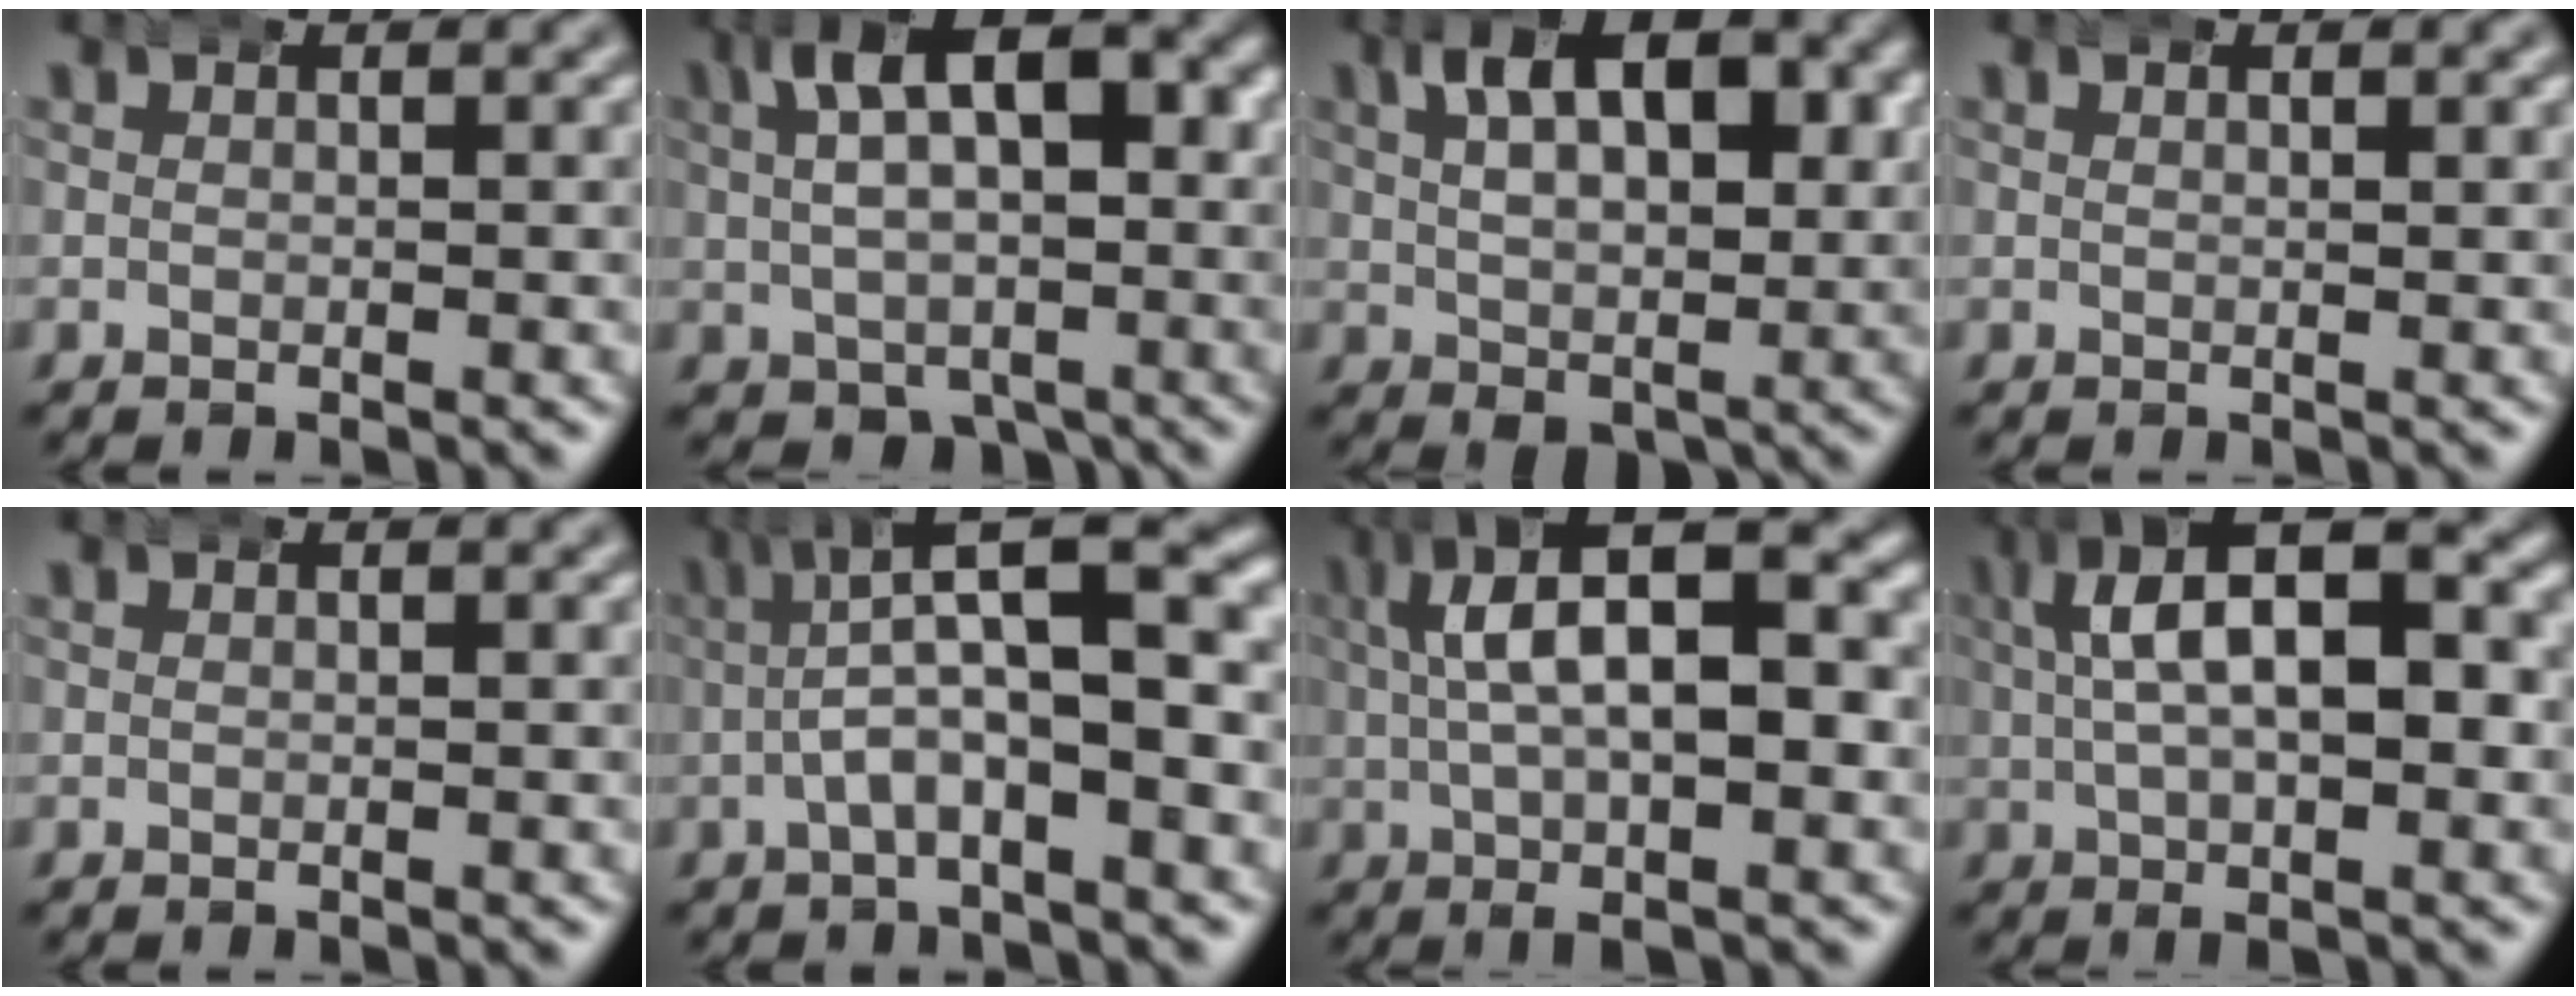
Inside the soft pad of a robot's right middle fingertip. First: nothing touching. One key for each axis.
{"total": 10.7, "fx": -0.3, "fy": 6.6, "fz": 8.3, "tx": -0.100, "ty": -0.008, "tz": -0.001}
{"total": 9.1, "fx": 1.9, "fy": 5.4, "fz": 7.1, "tx": -0.099, "ty": -0.009, "tz": 0.038}
{"total": 0.8, "fx": 0.4, "fy": 0.3, "fz": 0.7, "tx": -0.006, "ty": 0.003, "tz": 0.005}
{"total": 0.0}
{"total": 8.3, "fx": 0.6, "fy": 3.2, "fz": 7.6, "tx": -0.114, "ty": 0.012, "tz": 0.004}
{"total": 12.6, "fx": 2.5, "fy": 6.3, "fz": 10.6, "tx": -0.148, "ty": 0.025, "tz": 0.026}
{"total": 11.4, "fx": 2.4, "fy": 5.9, "fz": 9.4, "tx": -0.136, "ty": 0.023, "tz": 0.025}